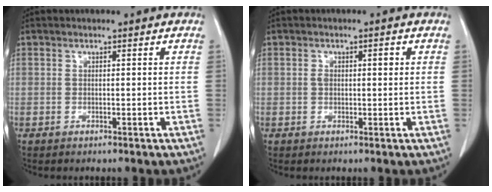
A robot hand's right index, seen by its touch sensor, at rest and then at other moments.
{"total": 2.1, "force": [0.3, 1.1, 1.8], "torque": [-0.035, 0.012, 0.006]}